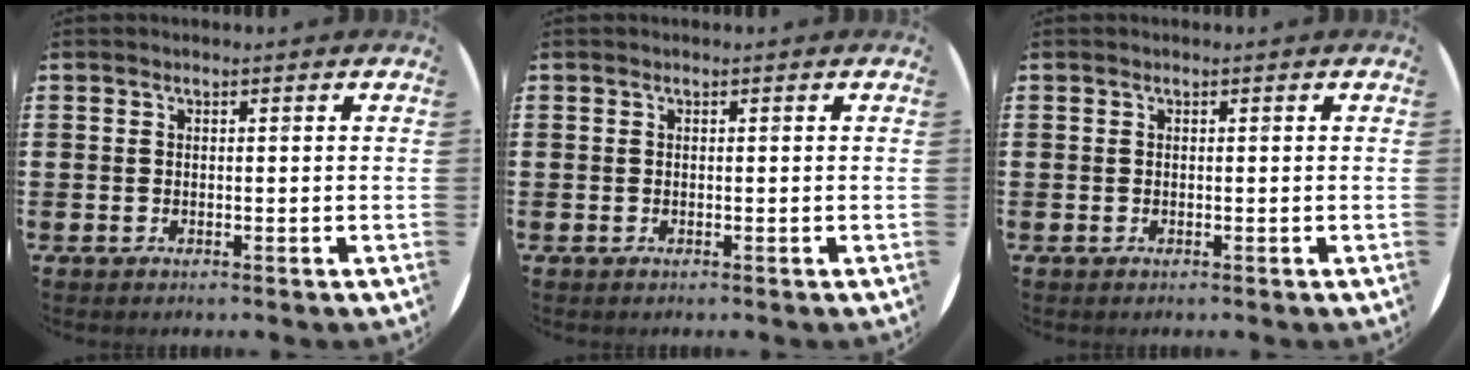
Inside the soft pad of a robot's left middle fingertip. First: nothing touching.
{"total": 0.0}
{"total": 0.0}